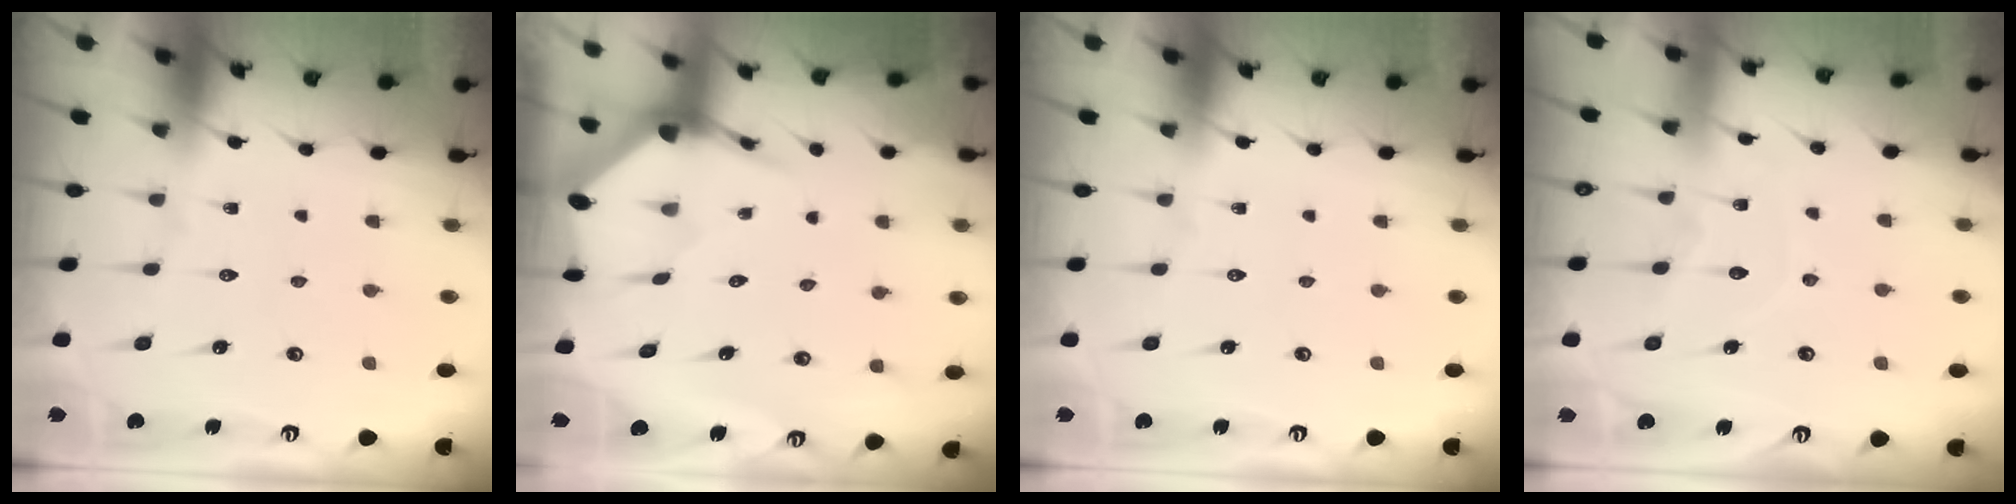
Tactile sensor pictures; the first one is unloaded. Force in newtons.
{"total": 3.5, "press": 3.4, "slide": 0.5}
{"total": 0.0}
{"total": 6.0, "press": 6.0, "slide": 0.6}